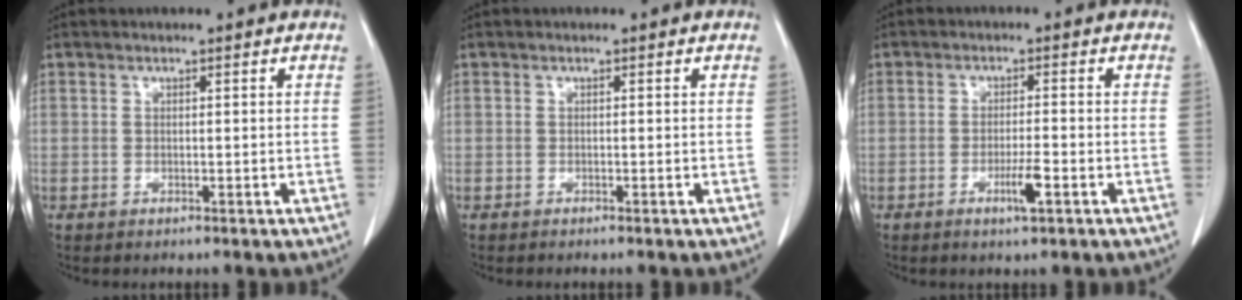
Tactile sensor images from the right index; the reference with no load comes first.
{"total": 0.6, "force": [-0.5, -0.1, 0.3], "torque": [-0.002, 0.001, -0.009]}
{"total": 3.6, "force": [-1.6, 0.1, 3.2], "torque": [-0.057, -0.004, -0.026]}